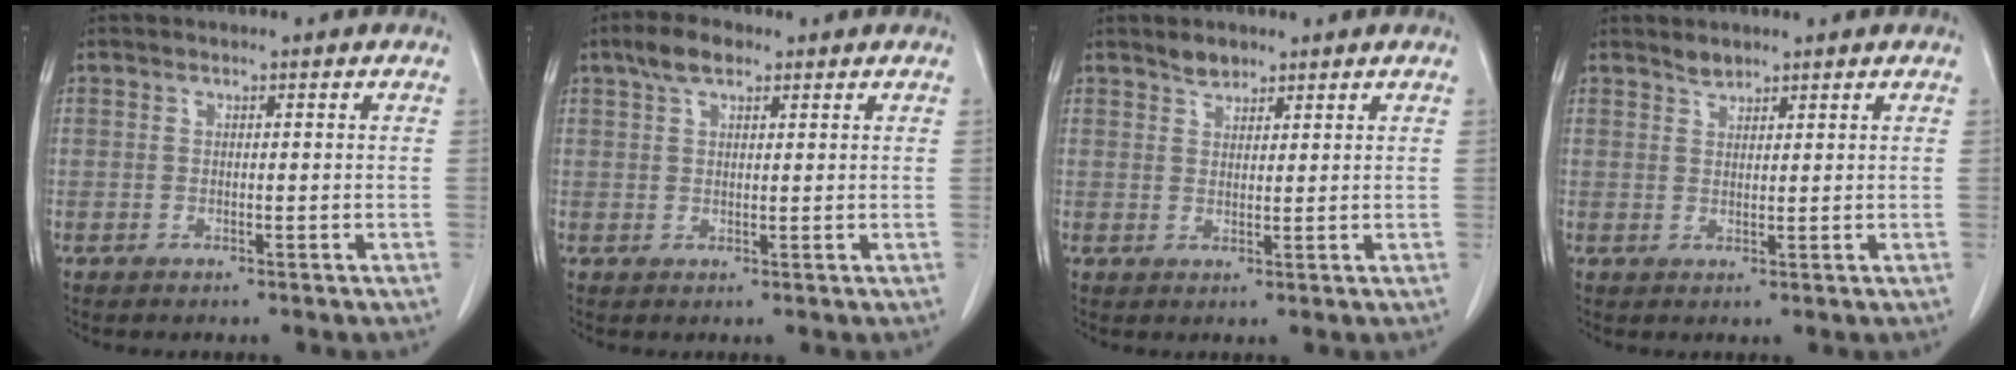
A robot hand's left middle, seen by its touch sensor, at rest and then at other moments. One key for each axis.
{"total": 4.0, "fx": 2.6, "fy": 1.7, "fz": 2.6, "tx": -0.055, "ty": 0.012, "tz": 0.049}
{"total": 2.1, "fx": 1.8, "fy": 0.9, "fz": 0.6, "tx": -0.011, "ty": 0.000, "tz": 0.032}
{"total": 1.5, "fx": 1.4, "fy": 0.5, "fz": 0.3, "tx": -0.007, "ty": -0.002, "tz": 0.026}